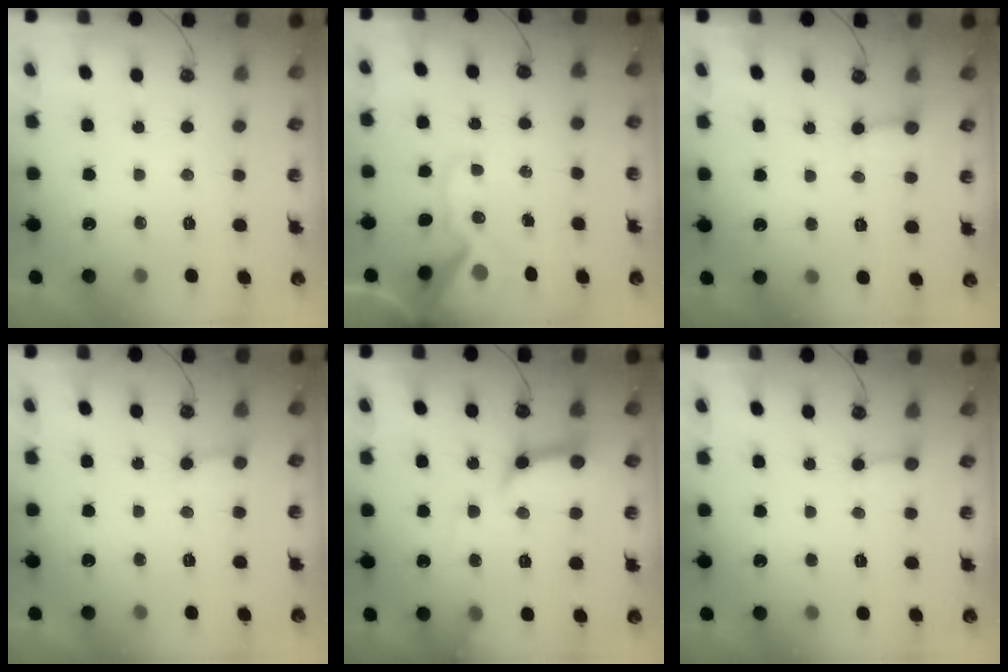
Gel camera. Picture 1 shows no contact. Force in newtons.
{"total": 14.7, "press": 14.5, "slide": 2.2}
{"total": 2.6, "press": 2.6, "slide": 0.4}
{"total": 4.0, "press": 4.0, "slide": 0.4}
{"total": 12.7, "press": 12.6, "slide": 1.5}
{"total": 2.5, "press": 2.5, "slide": 0.1}